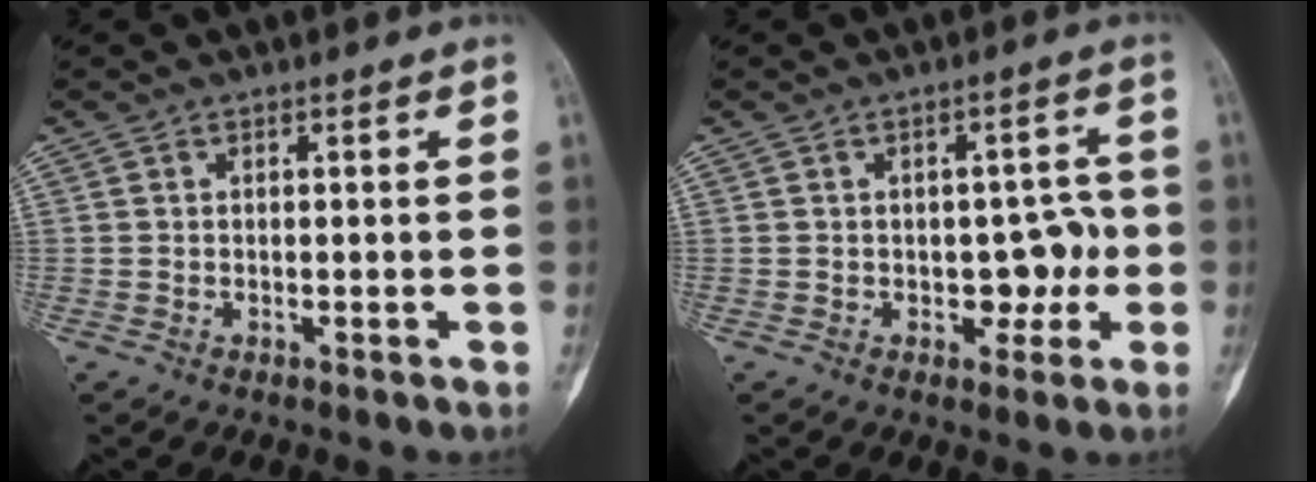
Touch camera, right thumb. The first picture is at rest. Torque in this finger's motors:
{"motor_torque": [0.08, 0.08, 0.11, 0.00, -0.01]}